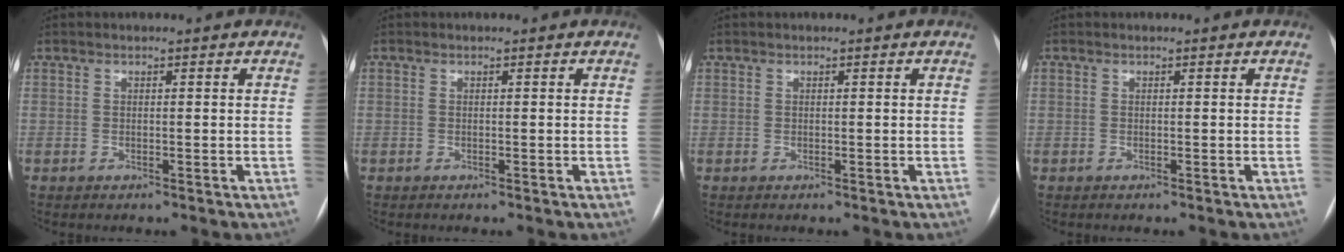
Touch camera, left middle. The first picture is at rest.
{"total": 0.0}
{"total": 0.0}
{"total": 0.0}